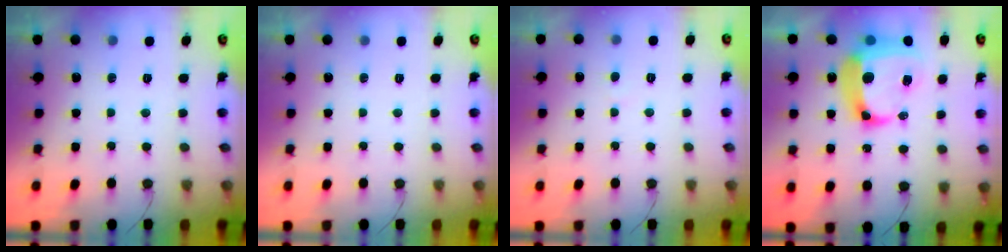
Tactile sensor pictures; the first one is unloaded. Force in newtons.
{"total": 0.0}
{"total": 1.6, "press": 1.6, "slide": 0.1}
{"total": 19.7, "press": 19.6, "slide": 2.0}